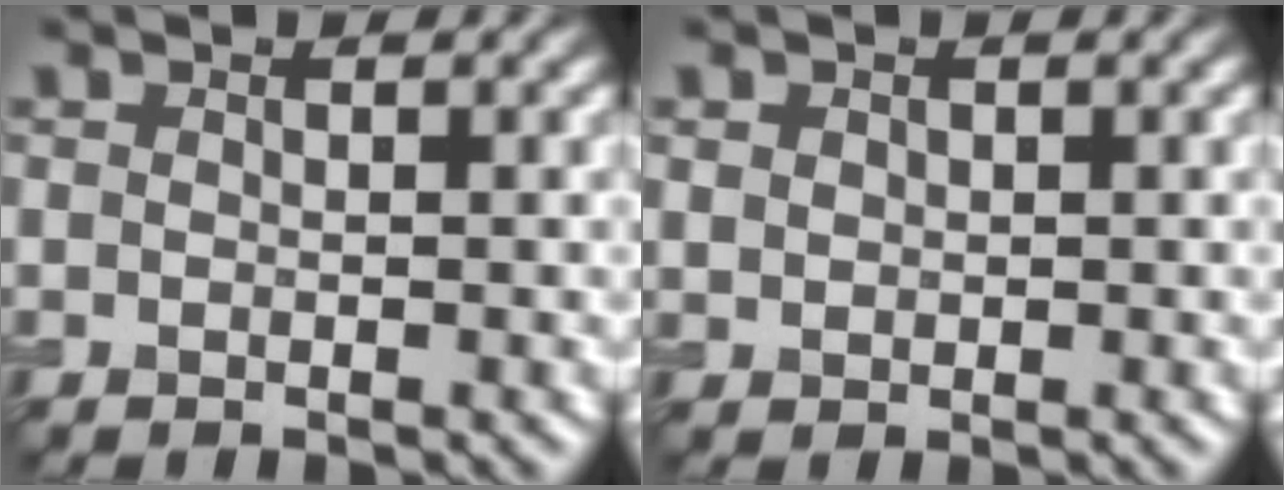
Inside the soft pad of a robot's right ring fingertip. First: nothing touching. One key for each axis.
{"total": 1.1, "fx": 0.4, "fy": 1.0, "fz": 0.4, "tx": -0.004, "ty": 0.000, "tz": 0.008}